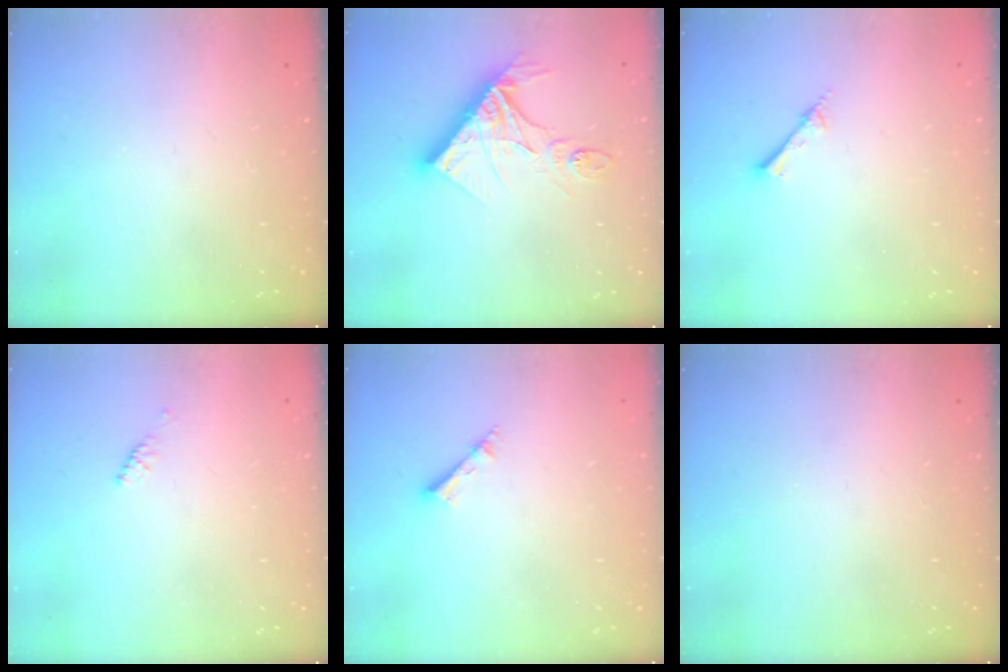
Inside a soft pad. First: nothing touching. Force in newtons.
{"total": 16.2, "press": 16.1, "slide": 1.6}
{"total": 2.0, "press": 2.0, "slide": 0.2}
{"total": 2.4, "press": 2.3, "slide": 0.7}
{"total": 2.3, "press": 2.3, "slide": 0.1}
{"total": 0.0}